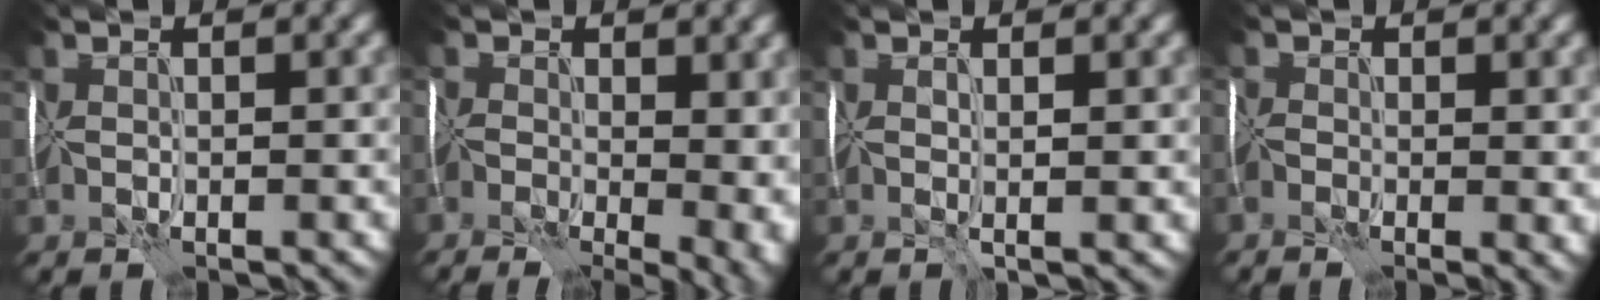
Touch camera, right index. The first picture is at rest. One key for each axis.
{"total": 13.2, "fx": -3.3, "fy": 7.4, "fz": 10.5, "tx": -0.150, "ty": 0.005, "tz": -0.015}
{"total": 0.9, "fx": 0.3, "fy": -0.1, "fz": 0.8, "tx": -0.018, "ty": -0.001, "tz": 0.007}
{"total": 4.1, "fx": -1.2, "fy": 2.2, "fz": 3.2, "tx": -0.078, "ty": -0.001, "tz": -0.011}